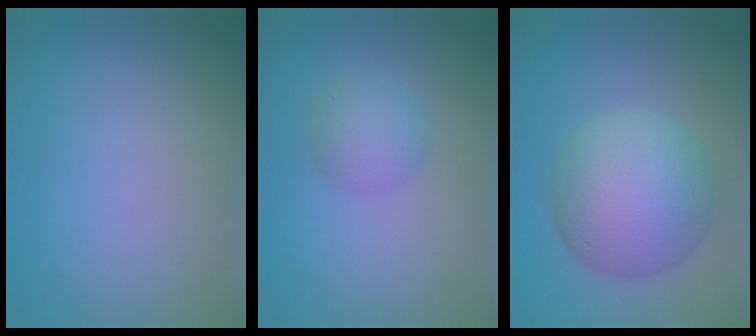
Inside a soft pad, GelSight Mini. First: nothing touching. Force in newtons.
{"total": 2.7, "press": 2.7, "slide": 0.1}
{"total": 9.2, "press": 9.2, "slide": 0.2}